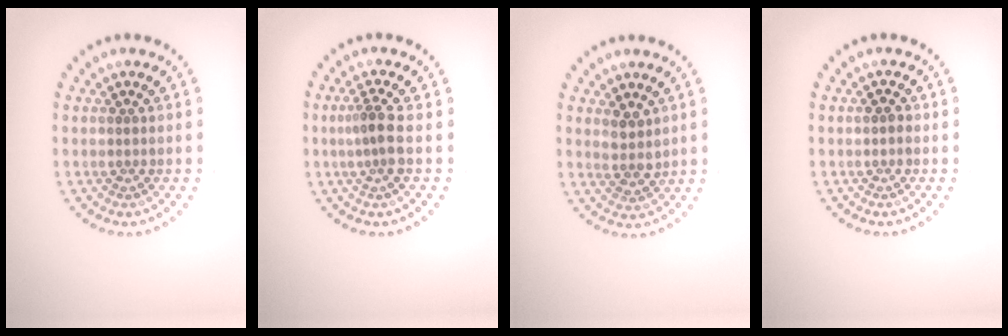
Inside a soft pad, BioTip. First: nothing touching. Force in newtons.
{"total": 2.3, "press": 1.8, "slide": 1.4}
{"total": 2.1, "press": 1.8, "slide": 0.9}
{"total": 0.8, "press": 0.8, "slide": 0.2}